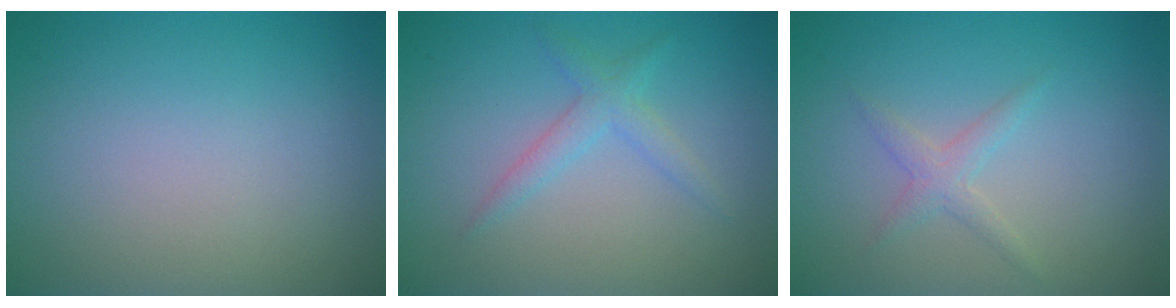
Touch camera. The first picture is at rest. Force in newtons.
{"total": 1.9, "press": 1.9, "slide": 0.0}
{"total": 1.5, "press": 1.5, "slide": 0.1}